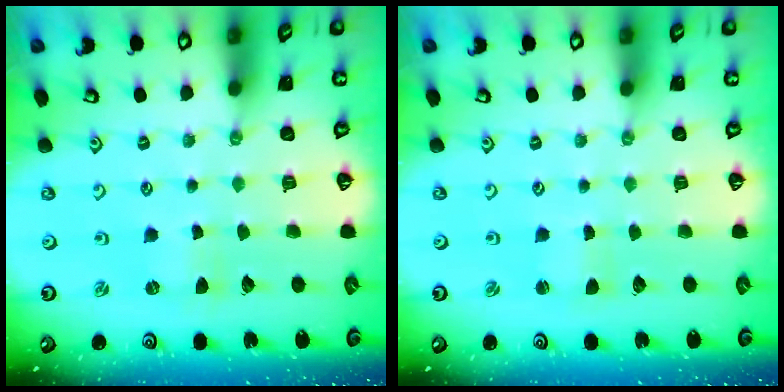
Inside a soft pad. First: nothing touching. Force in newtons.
{"total": 1.0, "press": 1.0, "slide": 0.0}